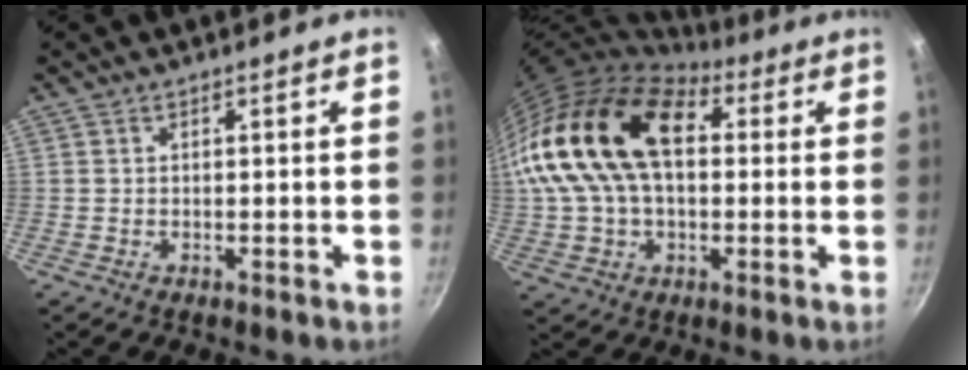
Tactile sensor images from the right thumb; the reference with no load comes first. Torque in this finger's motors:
{"motor_torque": [1.09, 2.67, 2.63, -0.14, 0.85]}